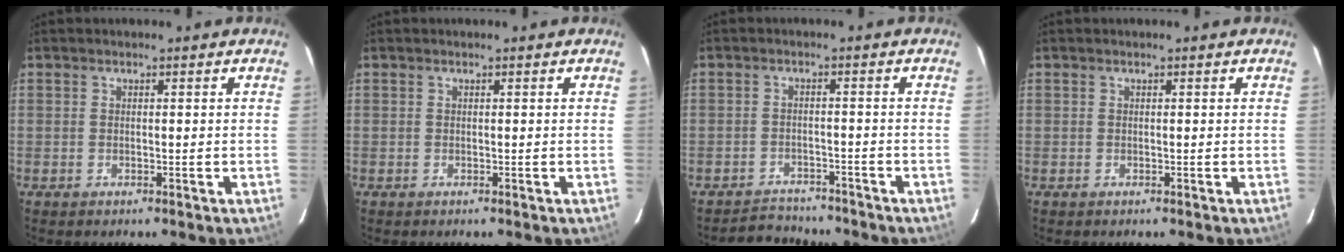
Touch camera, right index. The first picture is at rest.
{"total": 0.0}
{"total": 6.1, "force": [-5.8, 2.1, 0.4], "torque": [-0.025, 0.007, -0.085]}
{"total": 0.0}